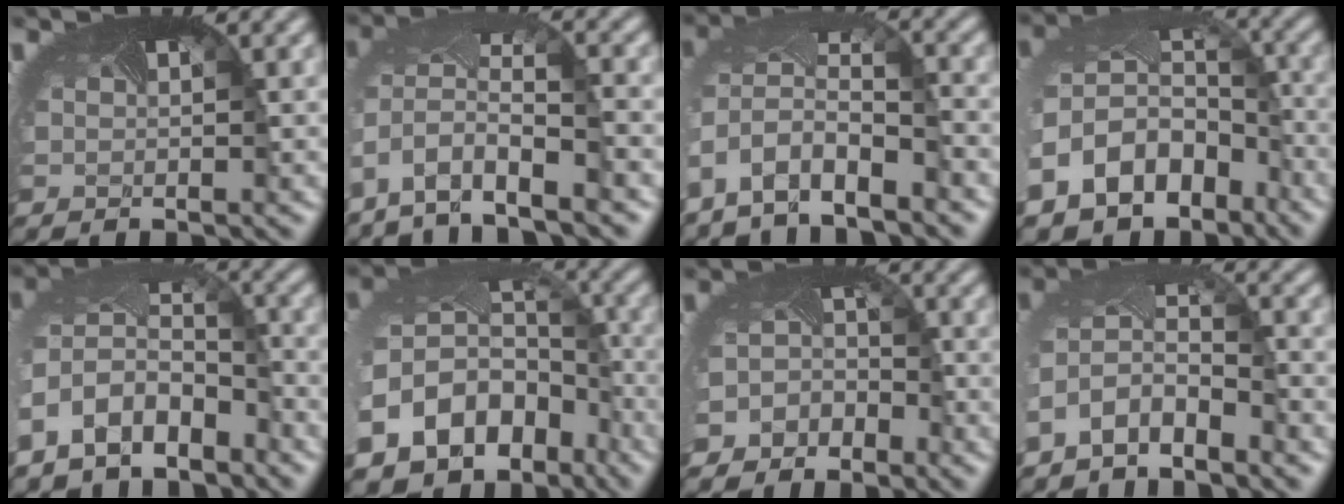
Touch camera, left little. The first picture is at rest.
{"total": 8.0, "force": [-5.1, 3.4, 5.1], "torque": [-0.125, -0.019, -0.076]}
{"total": 6.3, "force": [-4.7, 2.6, 3.4], "torque": [-0.091, -0.020, -0.081]}
{"total": 14.4, "force": [-6.8, 11.3, 5.8], "torque": [-0.161, -0.044, -0.106]}
{"total": 8.9, "force": [-4.3, 6.4, 4.4], "torque": [-0.121, -0.025, -0.066]}
{"total": 19.1, "force": [-8.9, 15.2, 7.3], "torque": [-0.181, -0.067, -0.122]}
{"total": 3.5, "force": [-2.8, 2.0, -0.4], "torque": [0.007, 0.002, -0.049]}
{"total": 4.1, "force": [-2.7, 2.2, 2.2], "torque": [-0.069, -0.011, -0.059]}